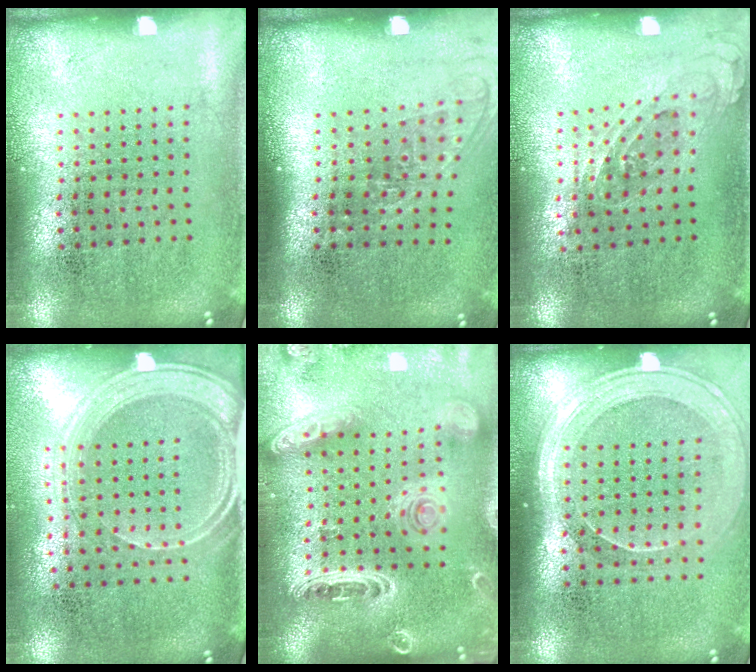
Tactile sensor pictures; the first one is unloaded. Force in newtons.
{"total": 1.3, "press": 1.0, "slide": 0.8}
{"total": 0.8, "press": 0.7, "slide": 0.4}
{"total": 1.9, "press": 1.7, "slide": 0.9}
{"total": 2.5, "press": 2.3, "slide": 1.2}
{"total": 1.8, "press": 1.7, "slide": 0.8}